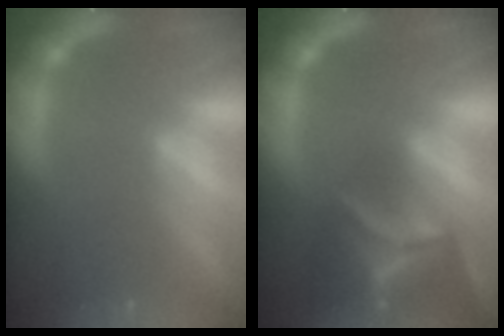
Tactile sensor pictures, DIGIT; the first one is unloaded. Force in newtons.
{"total": 9.9}